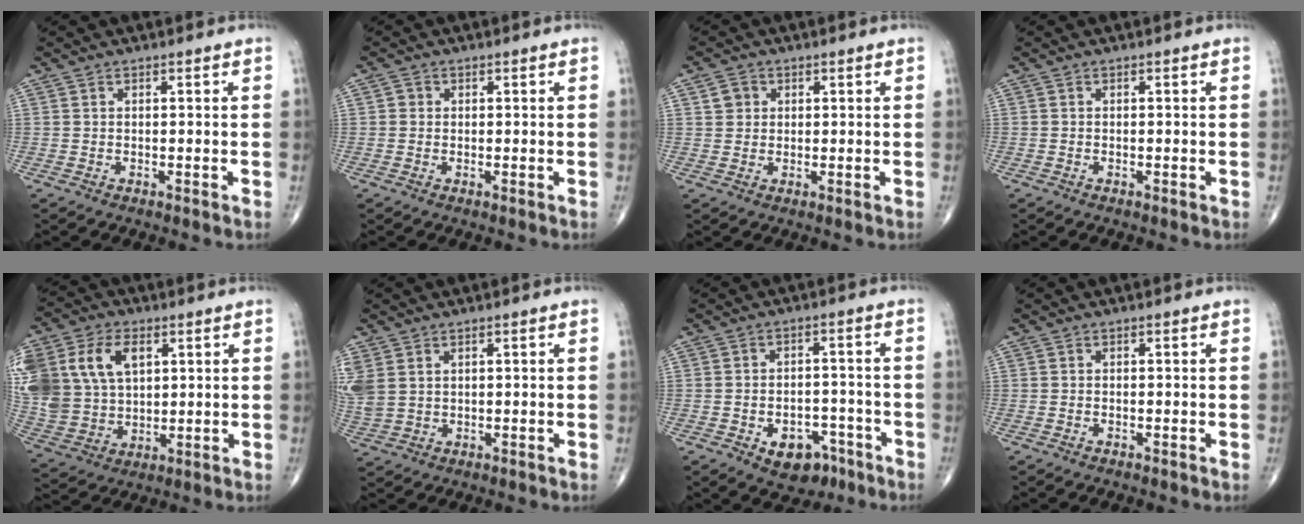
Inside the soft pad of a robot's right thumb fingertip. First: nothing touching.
{"total": 1.2, "force": [0.1, 1.2, 0.3], "torque": [0.000, 0.002, -0.001]}
{"total": 2.8, "force": [0.9, 2.6, 0.9], "torque": [-0.003, -0.002, 0.012]}
{"total": 0.0}
{"total": 23.7, "force": [7.3, 17.0, 14.9], "torque": [-0.355, 0.032, 0.154]}
{"total": 6.9, "force": [2.2, 5.0, 4.2], "torque": [-0.120, 0.002, 0.059]}
{"total": 8.3, "force": [-4.3, 5.6, 4.4], "torque": [-0.037, 0.035, -0.054]}
{"total": 0.0}